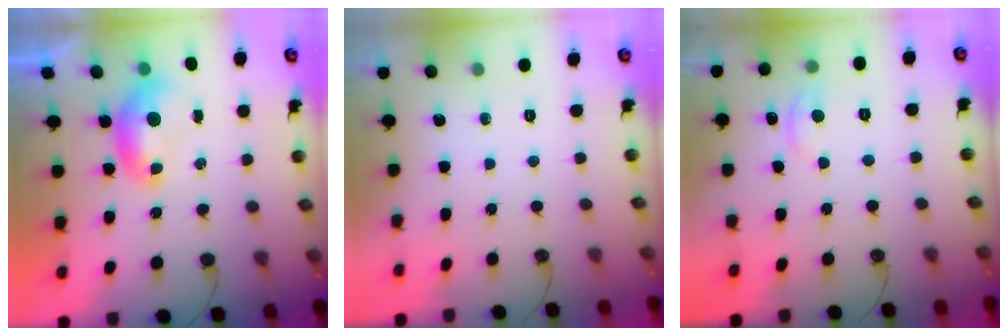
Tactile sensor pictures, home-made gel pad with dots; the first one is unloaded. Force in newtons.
{"total": 0.0}
{"total": 1.5, "press": 1.4, "slide": 0.6}